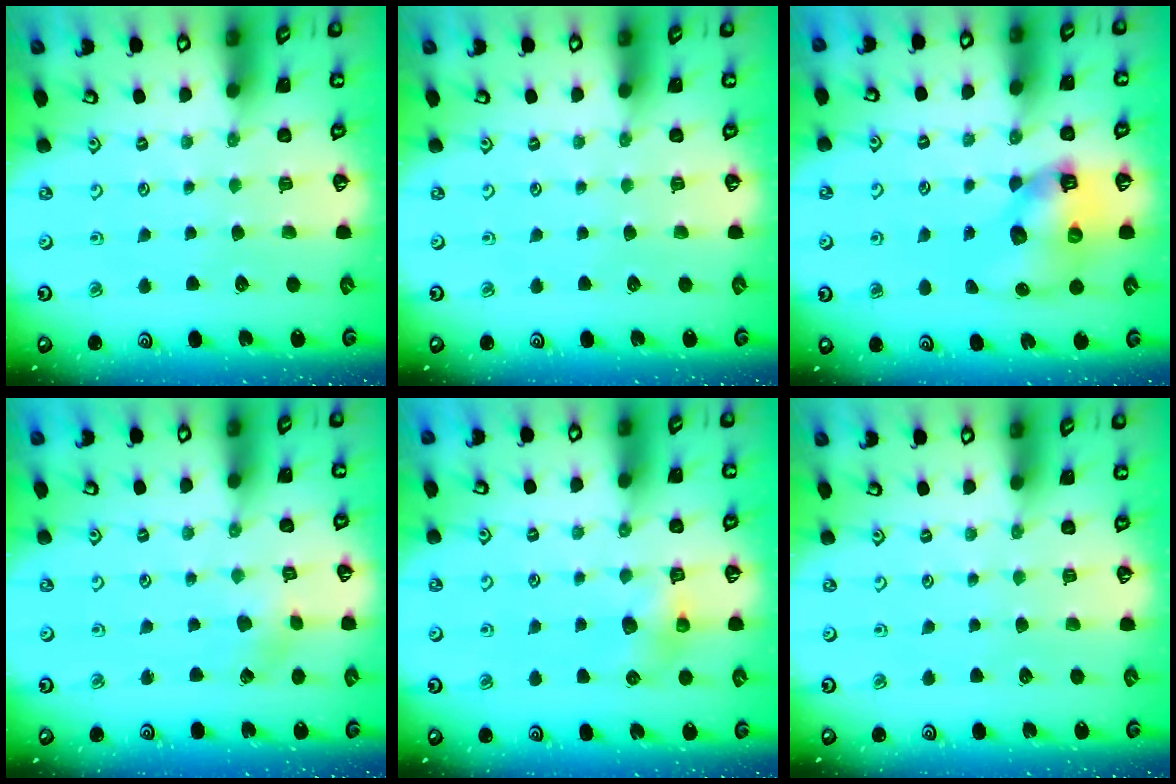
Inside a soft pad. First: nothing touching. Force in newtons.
{"total": 0.0}
{"total": 10.7, "press": 10.6, "slide": 1.6}
{"total": 2.6, "press": 2.6, "slide": 0.3}
{"total": 6.3, "press": 6.3, "slide": 0.4}
{"total": 0.0}